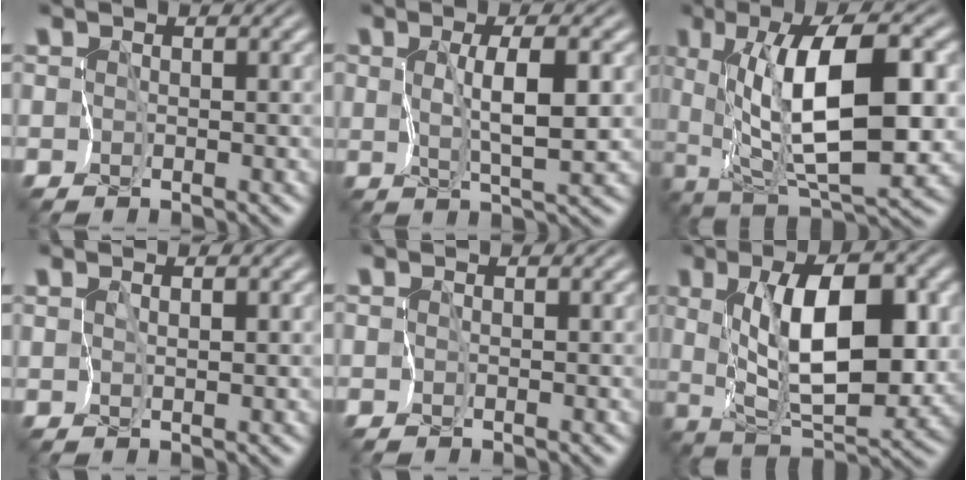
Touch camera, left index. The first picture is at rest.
{"total": 3.9, "force": [1.1, 0.7, 3.7], "torque": [-0.070, 0.001, 0.028]}
{"total": 11.0, "force": [1.9, 3.2, 10.4], "torque": [-0.160, 0.002, 0.035]}
{"total": 0.8, "force": [0.5, 0.0, 0.6], "torque": [-0.008, 0.000, 0.017]}
{"total": 0.0}
{"total": 9.4, "force": [2.1, 3.8, 8.3], "torque": [-0.134, 0.002, 0.045]}